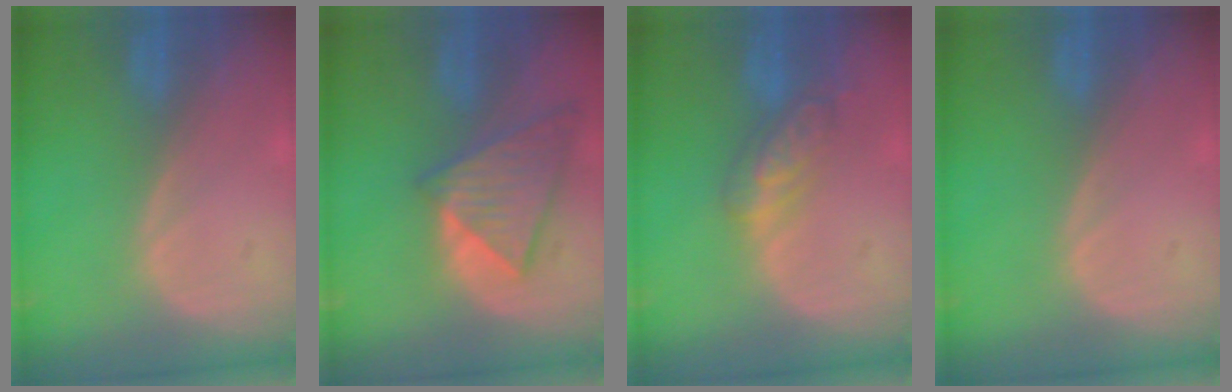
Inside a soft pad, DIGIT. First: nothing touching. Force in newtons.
{"total": 8.4, "press": 7.4, "slide": 4.1}
{"total": 5.2, "press": 5.1, "slide": 0.8}
{"total": 0.0}